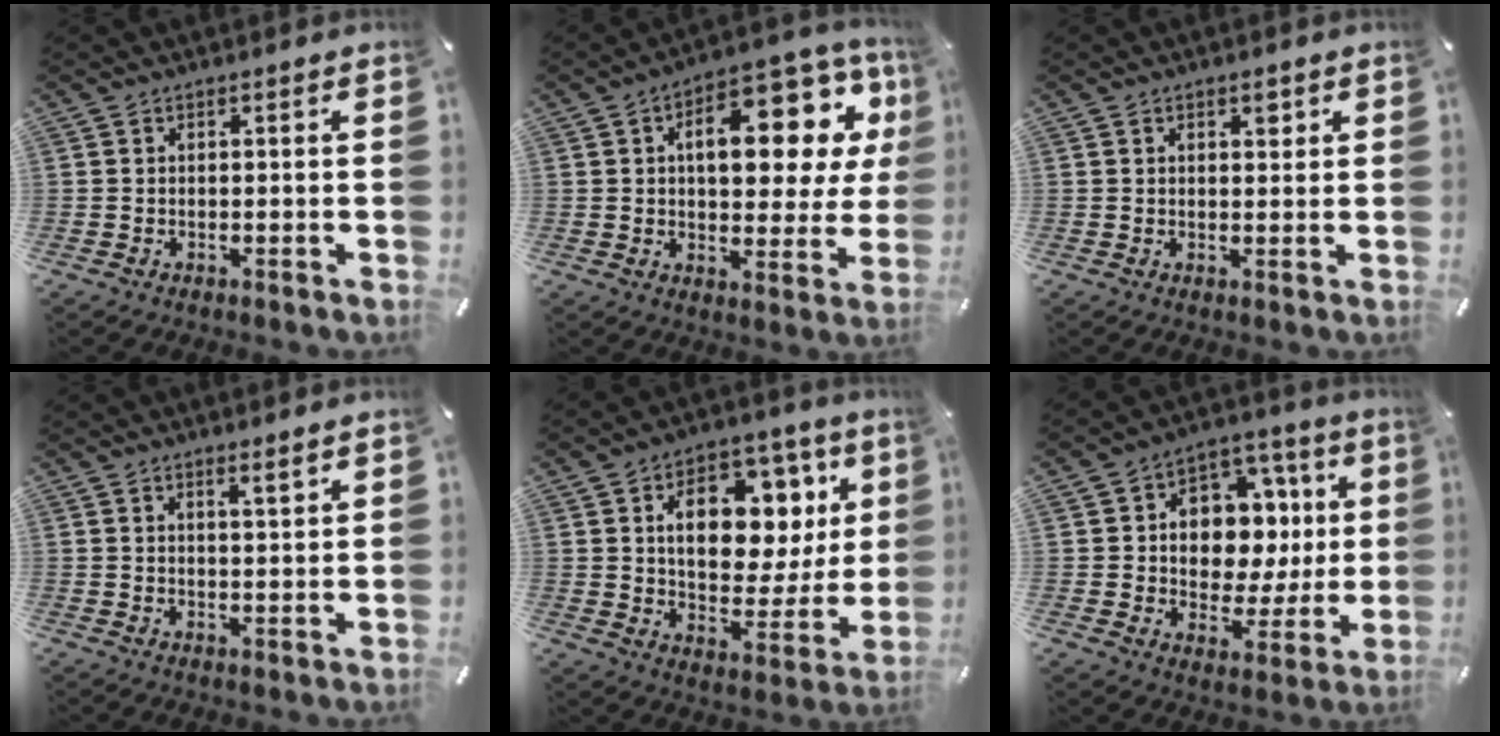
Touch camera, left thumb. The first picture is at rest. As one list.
[{"total": 18.2, "force": [6.4, 9.4, 14.2], "torque": [-0.186, -0.044, 0.099]}, {"total": 2.3, "force": [1.2, 1.4, 1.5], "torque": [-0.008, -0.006, 0.015]}, {"total": 2.5, "force": [2.0, 0.0, 1.5], "torque": [-0.032, -0.007, 0.035]}, {"total": 16.5, "force": [5.8, 11.3, 10.6], "torque": [-0.146, -0.022, 0.100]}, {"total": 12.0, "force": [1.9, 10.4, 5.8], "torque": [-0.070, -0.022, 0.042]}]